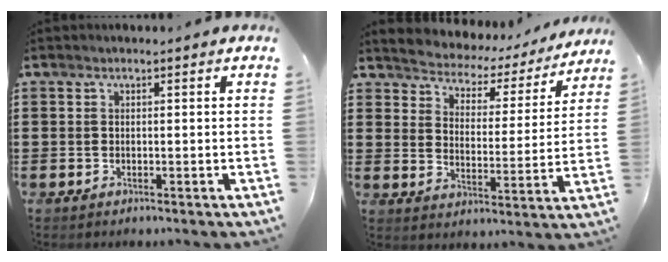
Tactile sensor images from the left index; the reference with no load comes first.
{"total": 2.9, "force": [2.7, 0.8, -0.1], "torque": [-0.021, -0.032, 0.036]}